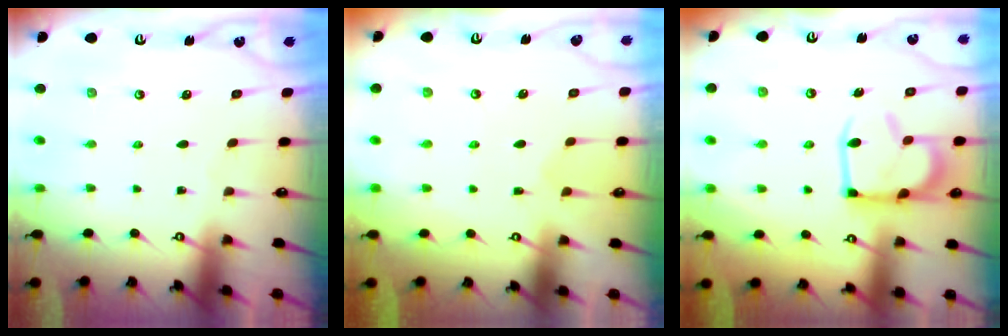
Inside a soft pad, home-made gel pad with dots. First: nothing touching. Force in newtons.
{"total": 2.9, "press": 2.7, "slide": 1.1}
{"total": 13.3, "press": 13.2, "slide": 1.1}